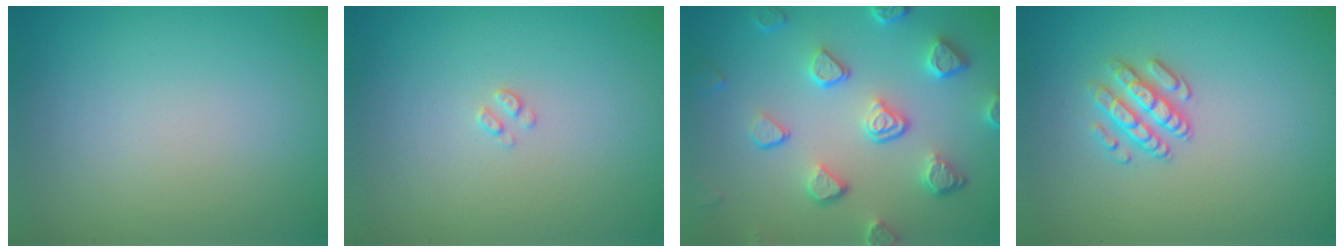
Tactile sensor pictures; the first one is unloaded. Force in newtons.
{"total": 0.7, "press": 0.6, "slide": 0.1}
{"total": 5.3, "press": 4.1, "slide": 3.3}
{"total": 2.5, "press": 2.3, "slide": 0.9}